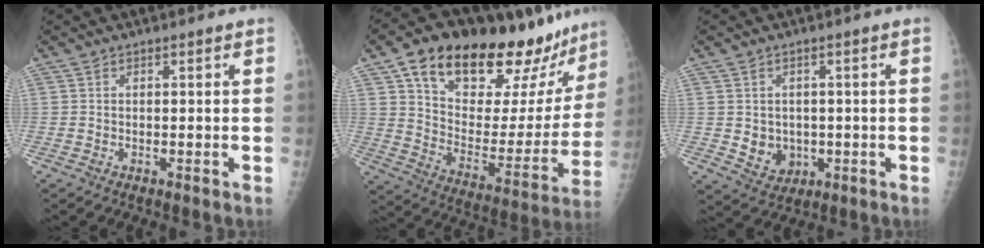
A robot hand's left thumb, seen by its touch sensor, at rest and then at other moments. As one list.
[{"total": 28.3, "force": [19.8, 11.0, 16.9], "torque": [-0.215, -0.068, 0.296]}, {"total": 5.2, "force": [-0.4, 4.5, 2.6], "torque": [-0.020, -0.002, 0.010]}]